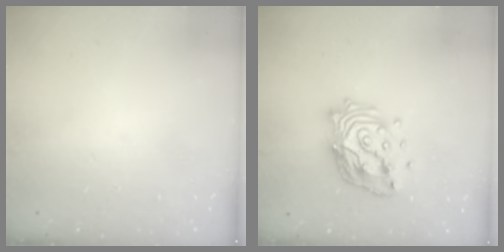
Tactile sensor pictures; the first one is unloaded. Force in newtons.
{"total": 15.2, "press": 15.1, "slide": 1.5}